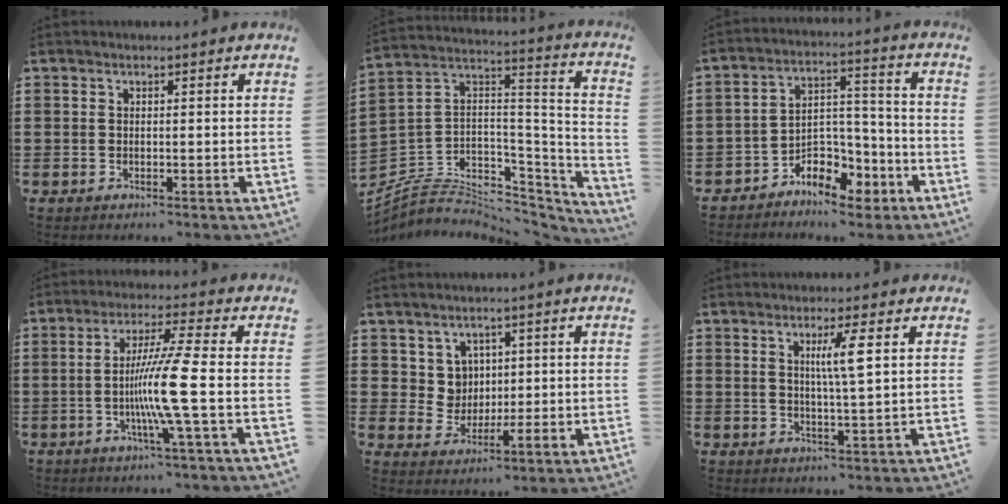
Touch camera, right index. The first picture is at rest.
{"total": 5.1, "force": [-2.8, 3.8, 1.9], "torque": [-0.055, -0.020, -0.054]}
{"total": 6.8, "force": [-4.9, 3.9, 2.7], "torque": [-0.047, 0.021, -0.088]}
{"total": 9.2, "force": [-2.0, -1.1, 8.9], "torque": [-0.176, -0.021, -0.046]}
{"total": 4.0, "force": [1.6, 3.5, 1.3], "torque": [-0.035, 0.004, 0.027]}
{"total": 4.6, "force": [1.4, 0.1, 4.3], "torque": [-0.087, 0.000, 0.019]}